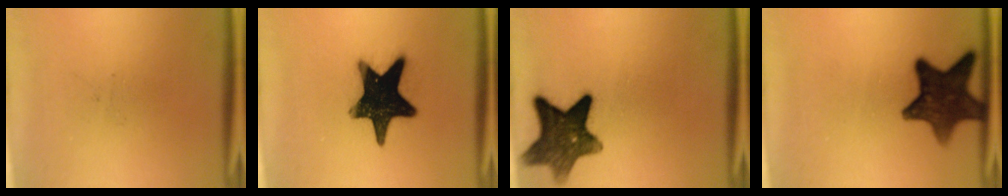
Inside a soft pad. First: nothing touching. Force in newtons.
{"total": 19.9}
{"total": 10.6}
{"total": 12.0}